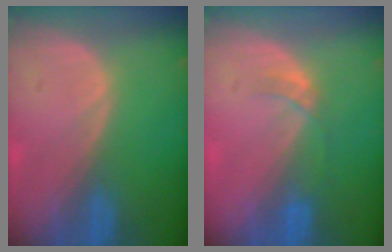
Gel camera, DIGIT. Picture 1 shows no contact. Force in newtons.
{"total": 2.7, "press": 2.4, "slide": 1.3}